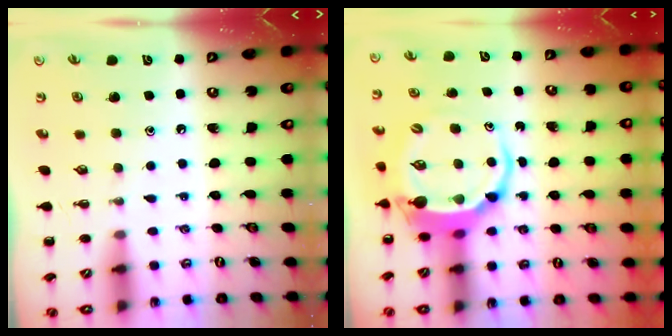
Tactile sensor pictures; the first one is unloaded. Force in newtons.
{"total": 6.5, "press": 6.4, "slide": 1.0}